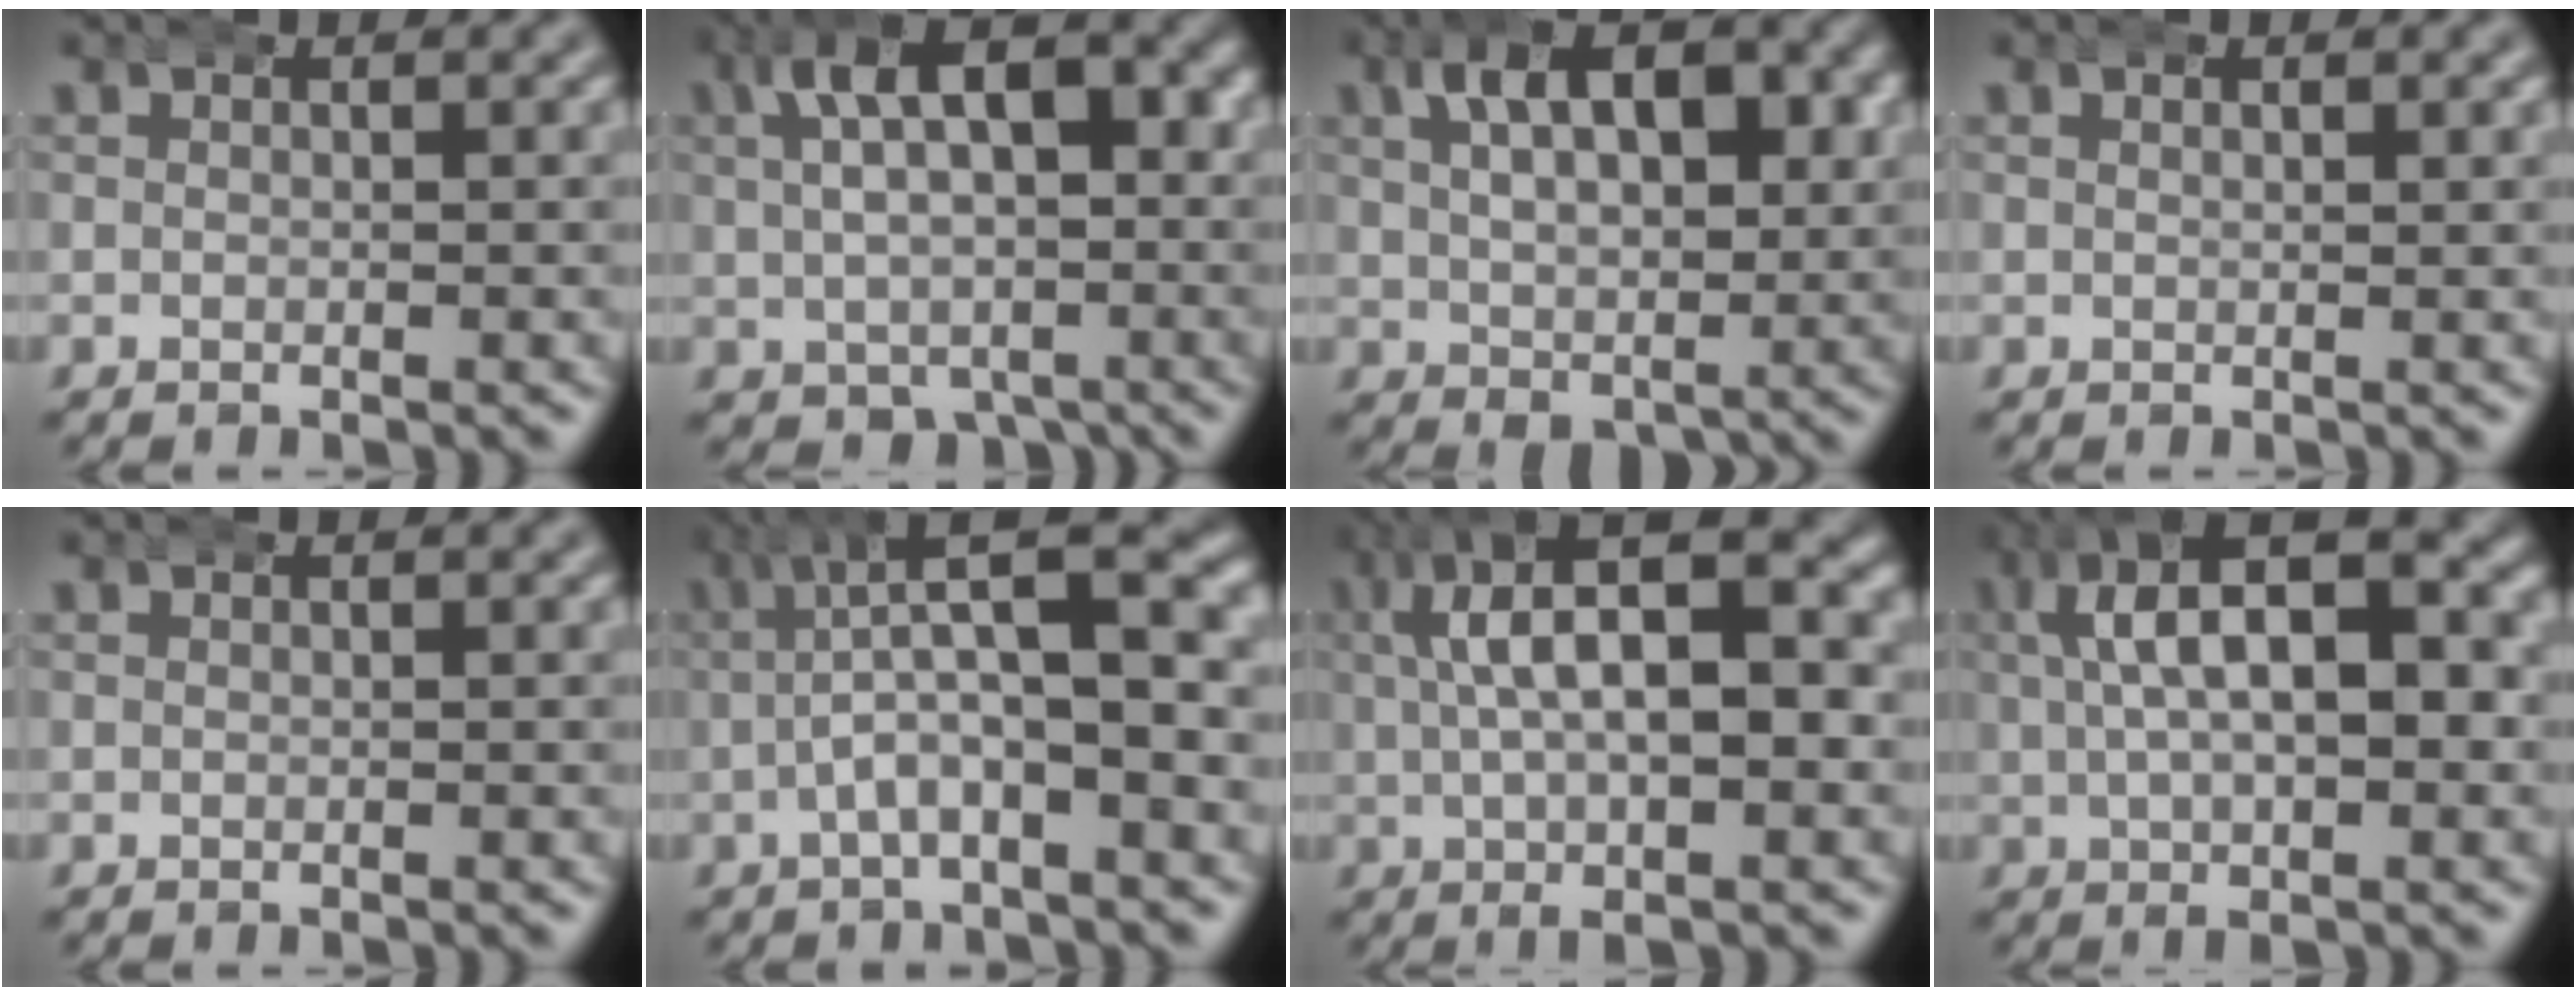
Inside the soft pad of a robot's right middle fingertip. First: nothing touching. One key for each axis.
{"total": 10.7, "fx": -0.3, "fy": 6.6, "fz": 8.3, "tx": -0.100, "ty": -0.008, "tz": -0.001}
{"total": 9.1, "fx": 1.9, "fy": 5.4, "fz": 7.1, "tx": -0.099, "ty": -0.009, "tz": 0.038}
{"total": 0.8, "fx": 0.4, "fy": 0.3, "fz": 0.7, "tx": -0.006, "ty": 0.003, "tz": 0.005}
{"total": 0.0}
{"total": 8.3, "fx": 0.6, "fy": 3.2, "fz": 7.6, "tx": -0.114, "ty": 0.012, "tz": 0.004}
{"total": 12.6, "fx": 2.5, "fy": 6.3, "fz": 10.6, "tx": -0.148, "ty": 0.025, "tz": 0.026}
{"total": 11.4, "fx": 2.4, "fy": 5.9, "fz": 9.4, "tx": -0.136, "ty": 0.023, "tz": 0.025}